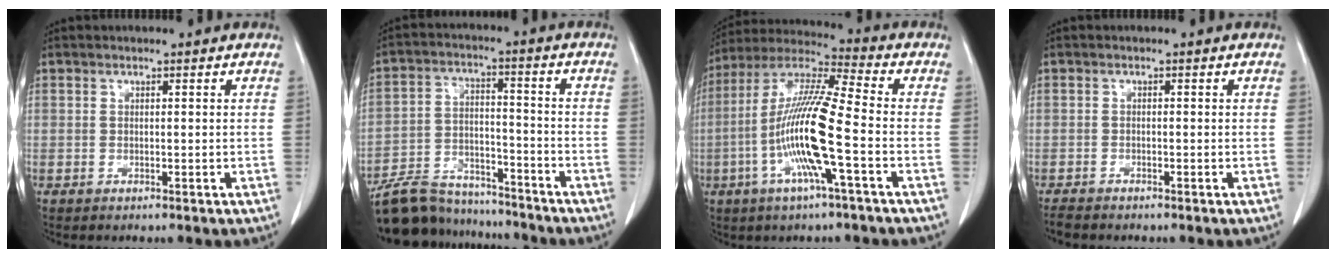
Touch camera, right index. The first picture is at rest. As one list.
[{"total": 15.6, "force": [-14.0, 5.4, 4.2], "torque": [-0.085, 0.020, -0.229]}, {"total": 15.6, "force": [-4.0, 0.8, 15.1], "torque": [-0.308, -0.003, -0.083]}, {"total": 2.8, "force": [-2.3, 1.0, 1.2], "torque": [-0.027, -0.004, -0.036]}]